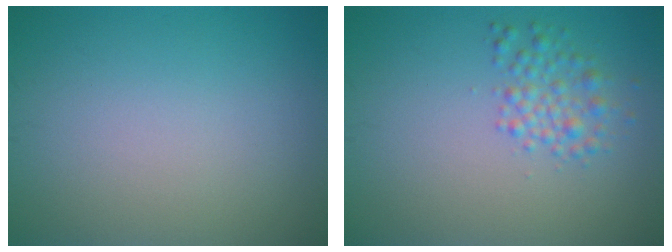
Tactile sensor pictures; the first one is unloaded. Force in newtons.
{"total": 2.3, "press": 2.3, "slide": 0.1}